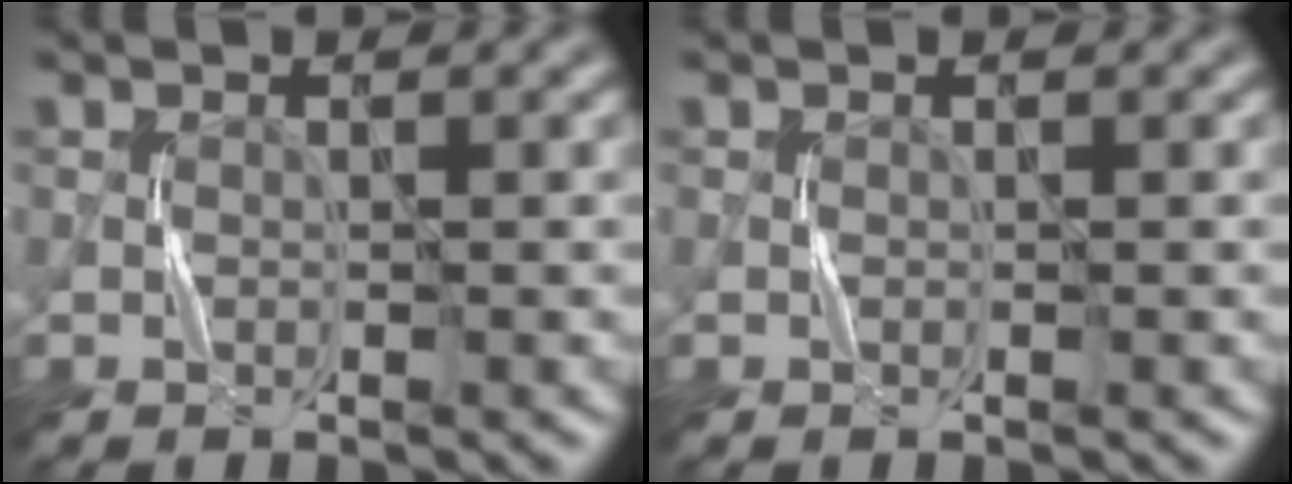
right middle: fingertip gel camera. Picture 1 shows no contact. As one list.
[{"total": 0.0}]